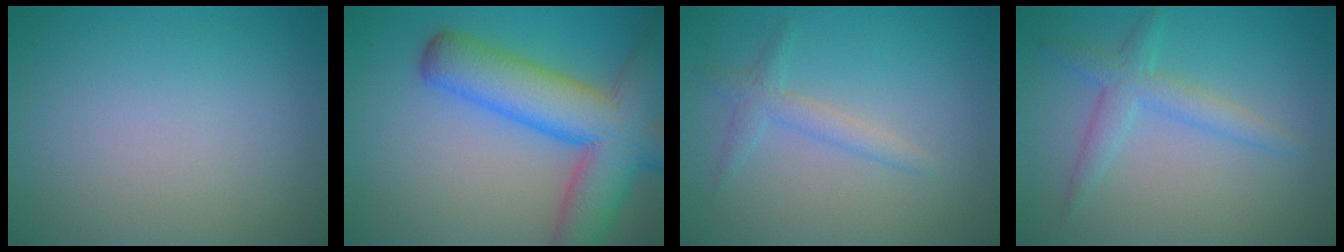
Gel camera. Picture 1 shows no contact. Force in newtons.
{"total": 10.8, "press": 10.7, "slide": 0.8}
{"total": 1.9, "press": 1.9, "slide": 0.1}
{"total": 2.7, "press": 2.7, "slide": 0.0}